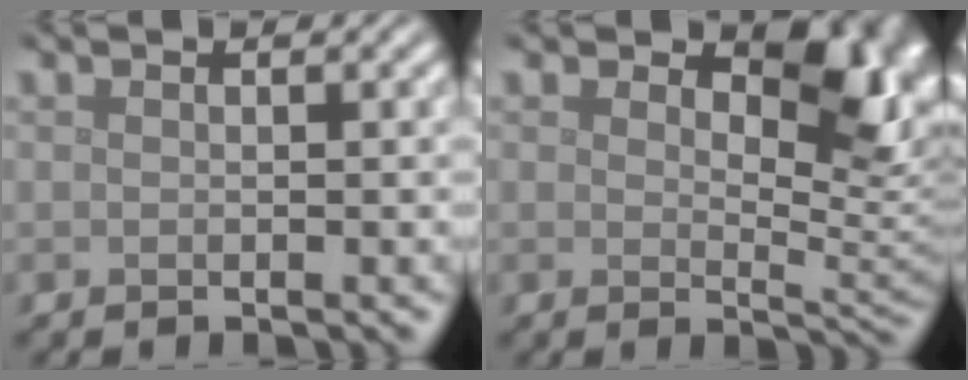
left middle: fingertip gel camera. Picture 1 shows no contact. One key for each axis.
{"total": 6.3, "fx": 2.8, "fy": 3.4, "fz": 4.5, "tx": -0.053, "ty": -0.011, "tz": 0.034}